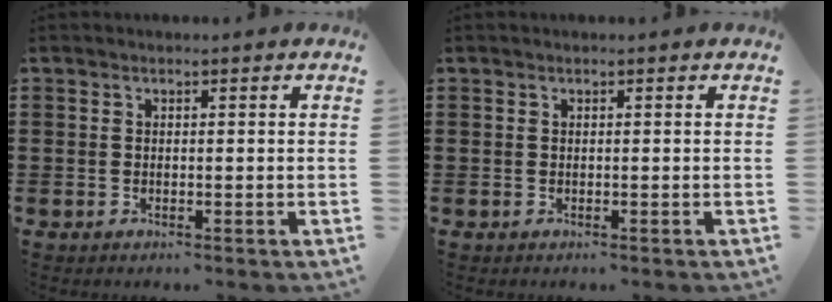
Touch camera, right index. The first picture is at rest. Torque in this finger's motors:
{"motor_torque": [-0.21, 0.77, 0.00, 0.00]}